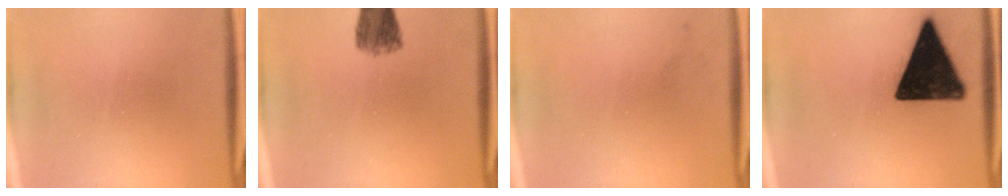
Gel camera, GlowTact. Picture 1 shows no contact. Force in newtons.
{"total": 5.3}
{"total": 1.1}
{"total": 14.4}